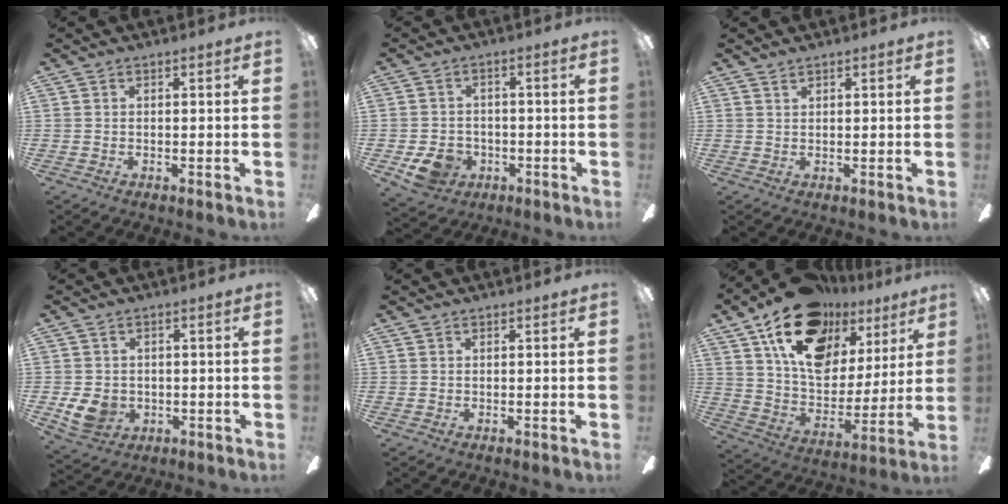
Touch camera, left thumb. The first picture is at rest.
{"total": 7.4, "force": [-2.9, 6.0, 3.2], "torque": [-0.078, 0.016, -0.052]}
{"total": 1.0, "force": [1.0, 0.2, 0.0], "torque": [-0.002, 0.000, 0.019]}
{"total": 6.4, "force": [-0.8, 5.6, 3.1], "torque": [-0.070, 0.004, -0.015]}
{"total": 0.0}
{"total": 21.5, "force": [13.2, 12.7, 11.2], "torque": [-0.183, -0.069, 0.240]}